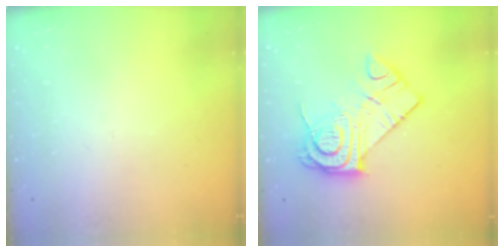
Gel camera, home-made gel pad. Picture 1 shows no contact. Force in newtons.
{"total": 14.3, "press": 14.3, "slide": 0.7}